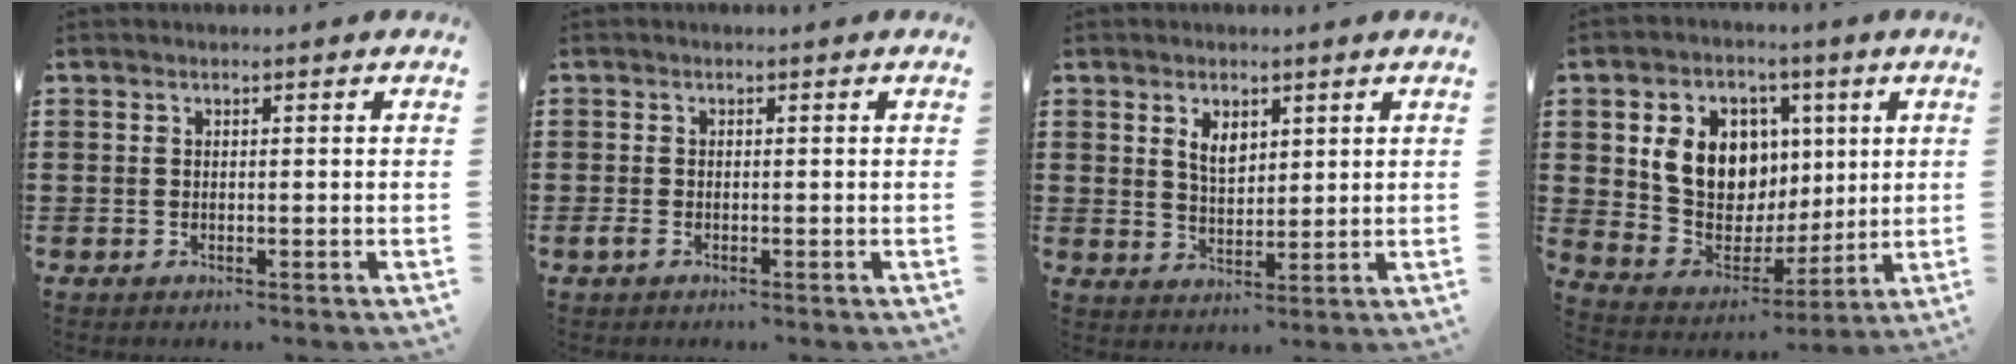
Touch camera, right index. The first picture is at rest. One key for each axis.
{"total": 0.9, "fx": -0.6, "fy": 0.5, "fz": 0.5, "tx": -0.012, "ty": -0.003, "tz": -0.011}
{"total": 3.7, "fx": 2.0, "fy": 2.1, "fz": 2.3, "tx": -0.046, "ty": 0.002, "tz": 0.035}
{"total": 11.0, "fx": 3.0, "fy": 9.0, "fz": 5.5, "tx": -0.130, "ty": 0.004, "tz": 0.062}